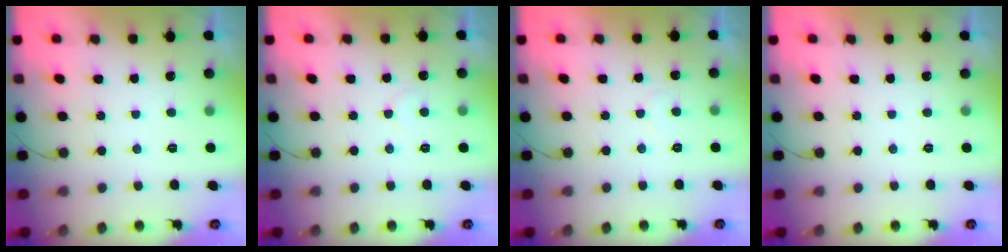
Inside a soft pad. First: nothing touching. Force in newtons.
{"total": 5.4, "press": 5.4, "slide": 0.3}
{"total": 4.8, "press": 4.8, "slide": 0.2}
{"total": 1.8, "press": 1.8, "slide": 0.0}